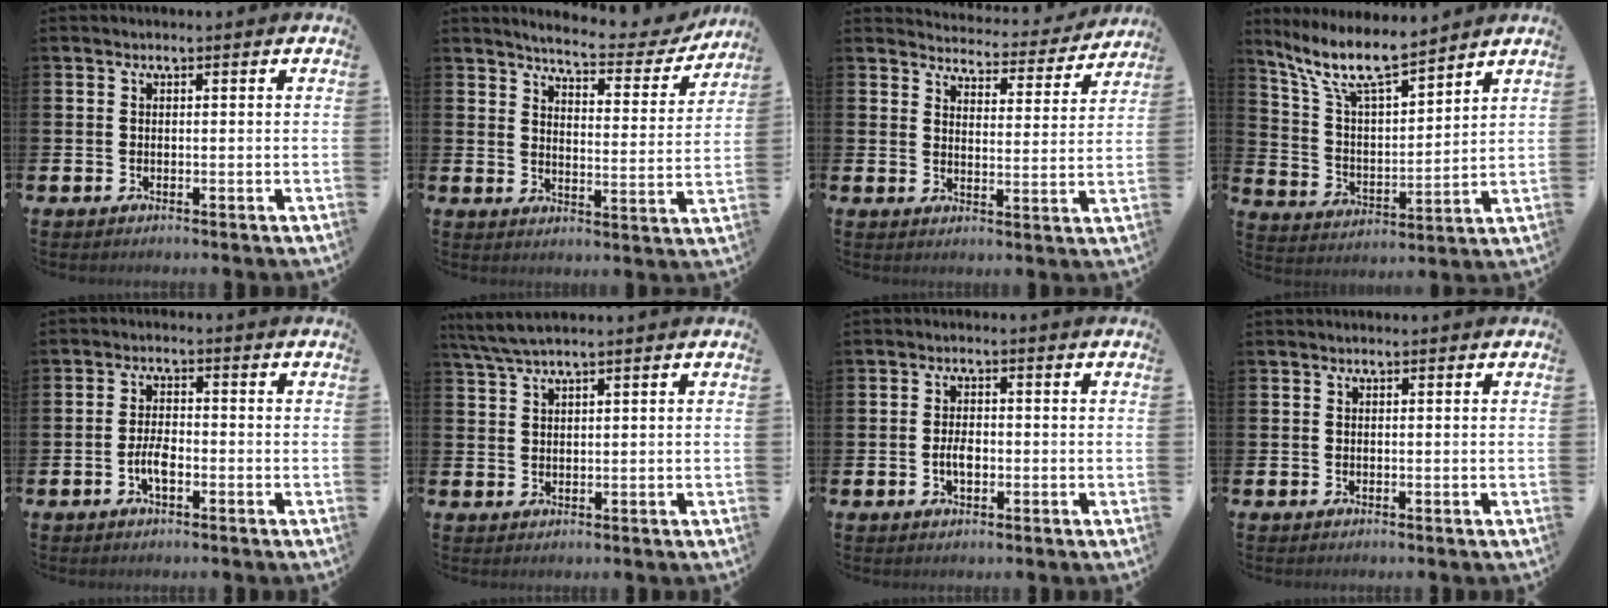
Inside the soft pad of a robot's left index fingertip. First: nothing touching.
{"total": 5.6, "force": [5.3, 0.7, 1.6], "torque": [-0.042, -0.040, 0.086]}
{"total": 4.2, "force": [4.1, 0.7, 0.3], "torque": [-0.014, -0.039, 0.065]}
{"total": 10.2, "force": [8.7, 2.0, 5.0], "torque": [-0.132, -0.041, 0.156]}
{"total": 3.2, "force": [-1.1, 1.3, 2.7], "torque": [-0.062, 0.005, -0.022]}
{"total": 3.3, "force": [2.8, 0.1, 1.8], "torque": [-0.044, -0.001, 0.052]}
{"total": 2.7, "force": [-0.5, 1.5, 2.2], "torque": [-0.032, -0.001, -0.012]}
{"total": 0.0}